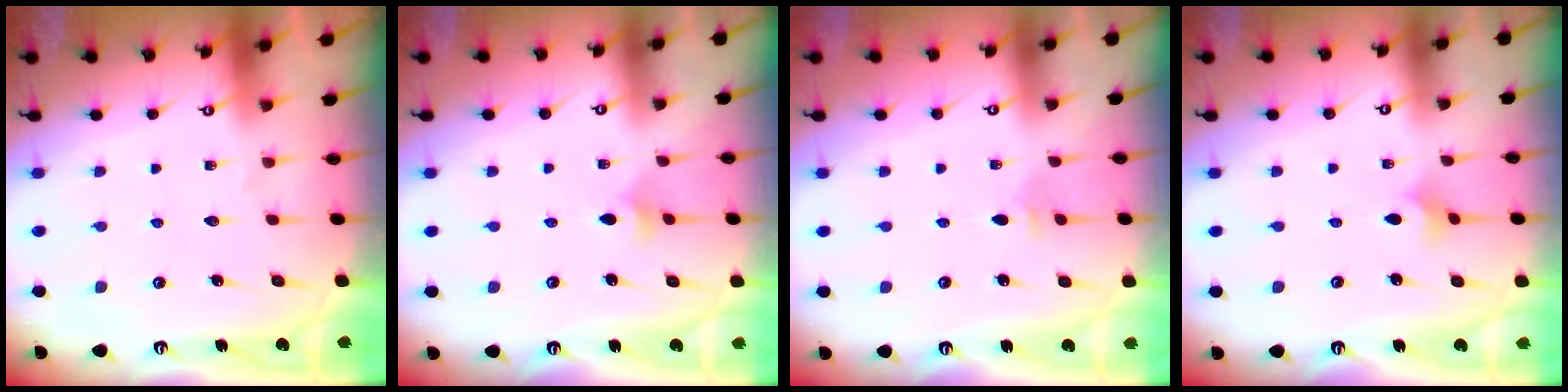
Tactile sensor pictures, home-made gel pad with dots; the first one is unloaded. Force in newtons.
{"total": 3.3, "press": 3.2, "slide": 0.8}
{"total": 2.6, "press": 2.5, "slide": 0.5}
{"total": 1.9, "press": 1.8, "slide": 0.6}